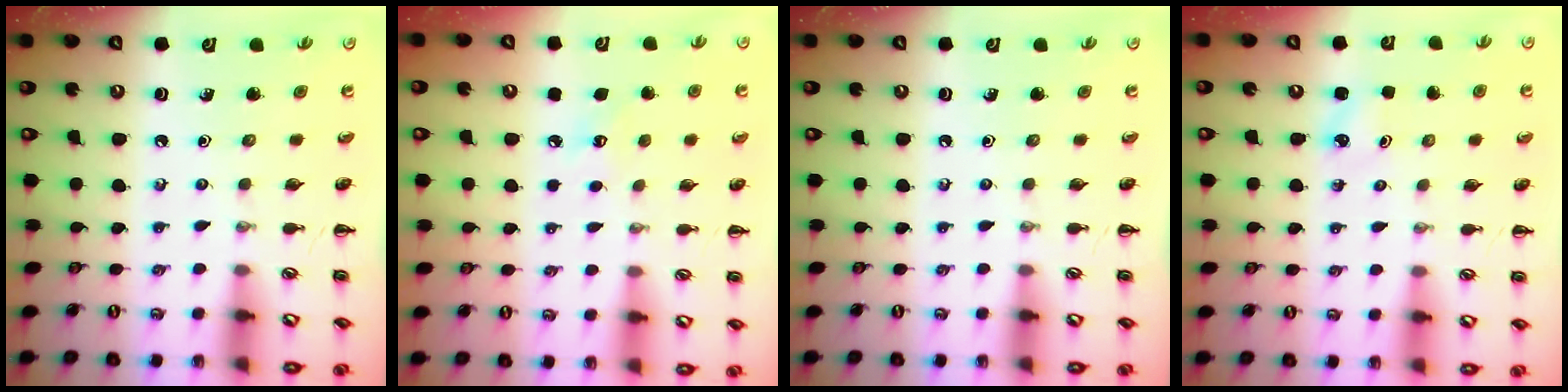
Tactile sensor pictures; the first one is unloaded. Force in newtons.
{"total": 5.2, "press": 5.1, "slide": 1.3}
{"total": 0.0}
{"total": 2.3, "press": 2.2, "slide": 0.7}